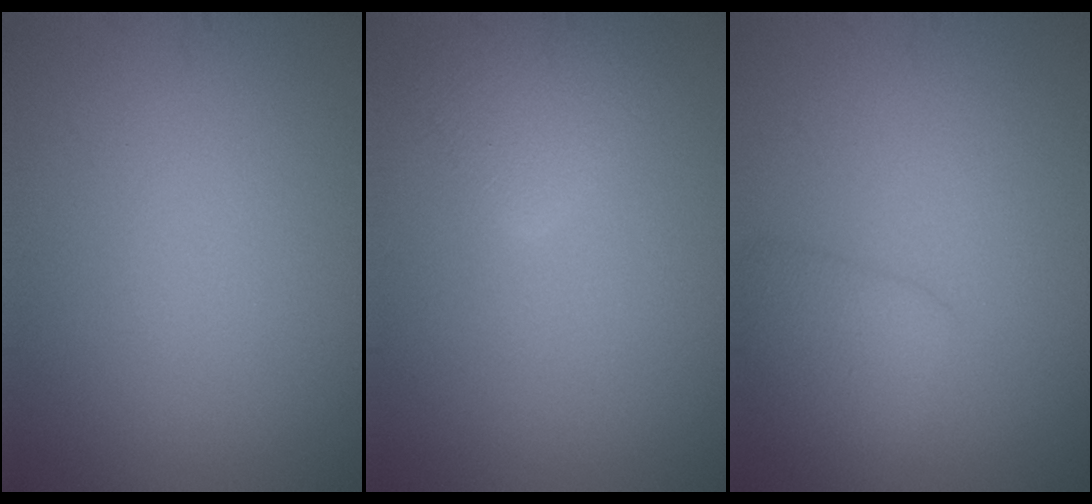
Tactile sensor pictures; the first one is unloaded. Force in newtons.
{"total": 2.5, "press": 2.5, "slide": 0.2}
{"total": 2.7, "press": 2.7, "slide": 0.2}